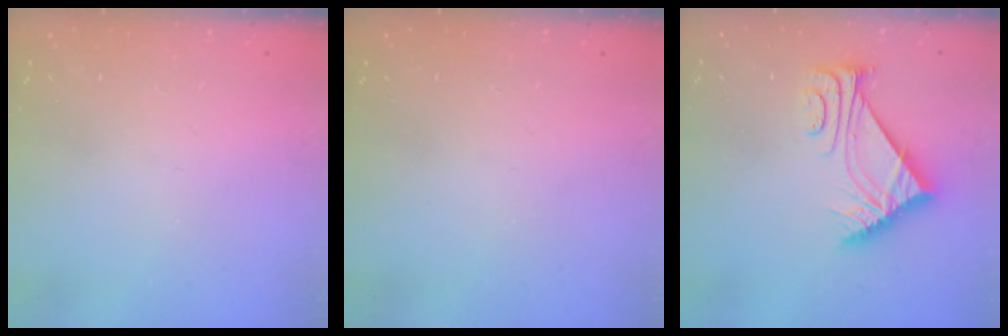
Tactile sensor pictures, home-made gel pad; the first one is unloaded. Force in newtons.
{"total": 0.0}
{"total": 9.8, "press": 9.7, "slide": 0.9}